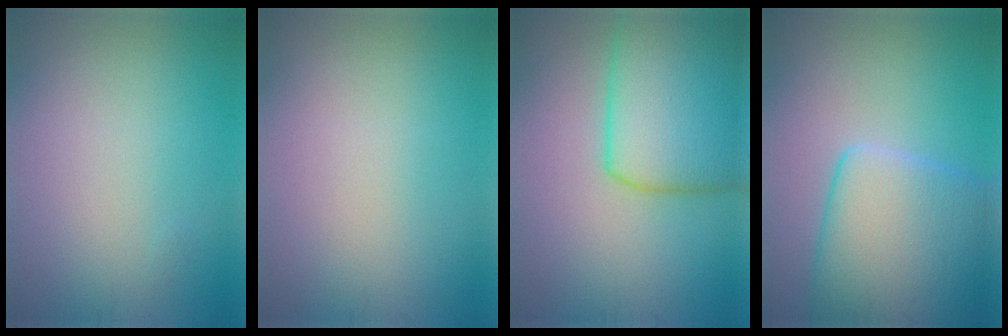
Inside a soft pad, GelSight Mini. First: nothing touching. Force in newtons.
{"total": 0.0}
{"total": 8.4, "press": 8.4, "slide": 0.5}
{"total": 8.9, "press": 8.9, "slide": 0.3}